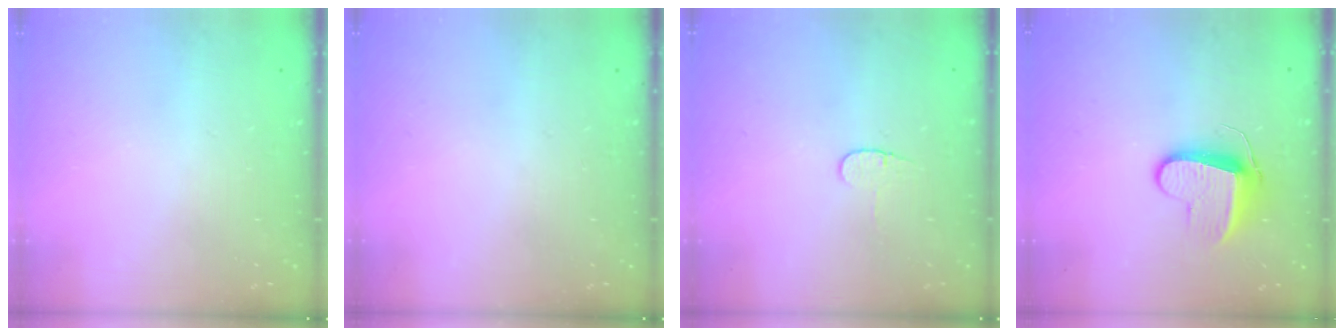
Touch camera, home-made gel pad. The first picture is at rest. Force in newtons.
{"total": 0.0}
{"total": 3.7, "press": 3.6, "slide": 0.4}
{"total": 9.0, "press": 9.0, "slide": 0.6}